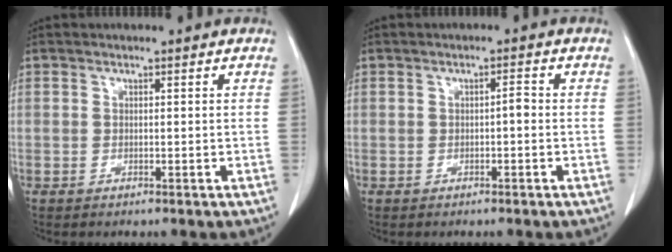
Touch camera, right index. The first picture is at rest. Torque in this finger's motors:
{"motor_torque": [0.17, -0.12, 0.00, 0.03]}